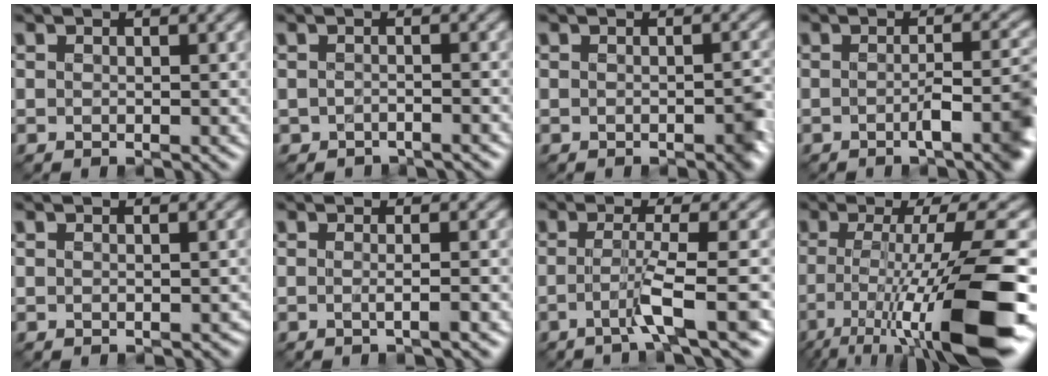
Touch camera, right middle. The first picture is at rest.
{"total": 1.2, "force": [-1.1, 0.3, 0.3], "torque": [-0.004, -0.002, -0.027]}
{"total": 2.4, "force": [-0.9, 1.4, 1.7], "torque": [-0.020, 0.001, -0.021]}
{"total": 3.6, "force": [-1.5, 0.6, 3.2], "torque": [-0.046, 0.003, -0.029]}
{"total": 1.6, "force": [-0.1, 1.2, 0.9], "torque": [-0.014, -0.004, -0.004]}
{"total": 1.1, "force": [-0.5, -0.7, 0.6], "torque": [-0.012, 0.000, -0.012]}
{"total": 3.5, "force": [-1.7, -0.9, 2.9], "torque": [-0.060, 0.006, -0.043]}
{"total": 11.6, "force": [-3.7, 1.4, 10.9], "torque": [-0.162, -0.009, -0.072]}